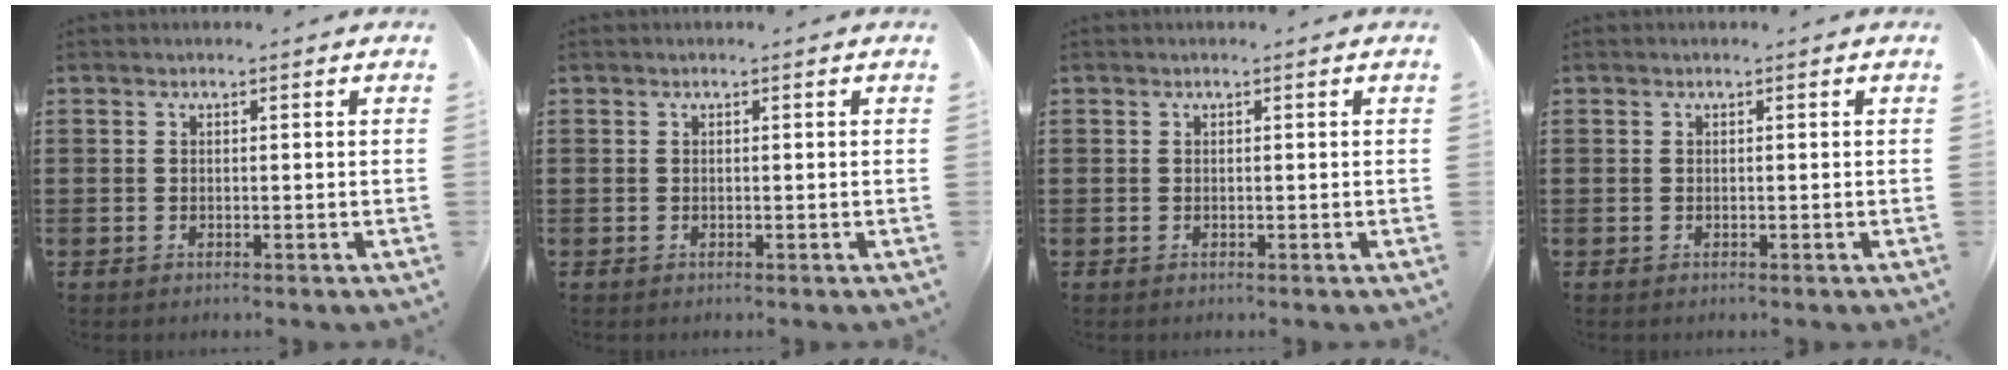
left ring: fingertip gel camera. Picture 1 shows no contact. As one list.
[{"total": 0.0}, {"total": 0.0}, {"total": 0.0}]